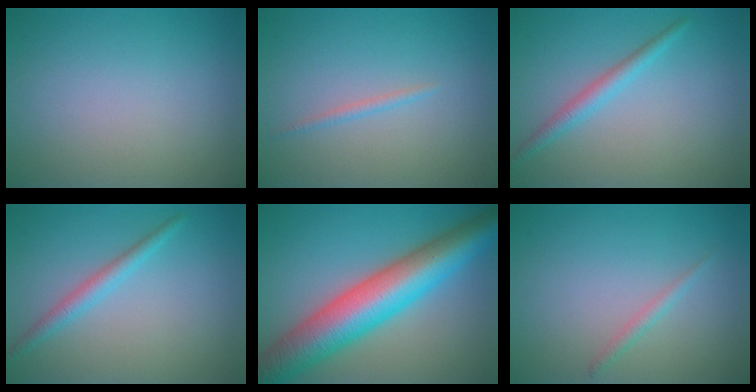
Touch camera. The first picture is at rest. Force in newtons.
{"total": 0.8, "press": 0.8, "slide": 0.0}
{"total": 2.0, "press": 1.9, "slide": 0.1}
{"total": 2.0, "press": 1.9, "slide": 0.1}
{"total": 10.9, "press": 10.9, "slide": 0.4}
{"total": 1.0, "press": 1.0, "slide": 0.1}